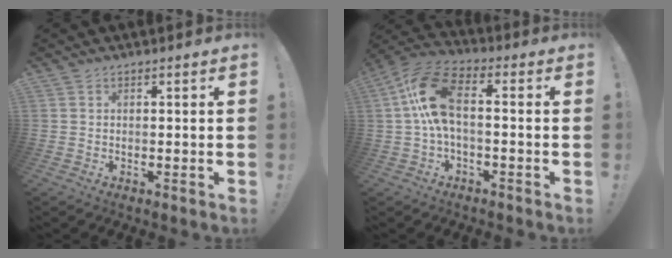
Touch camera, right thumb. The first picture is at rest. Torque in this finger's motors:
{"motor_torque": [0.52, 1.85, 0.97, -0.71, 0.47]}